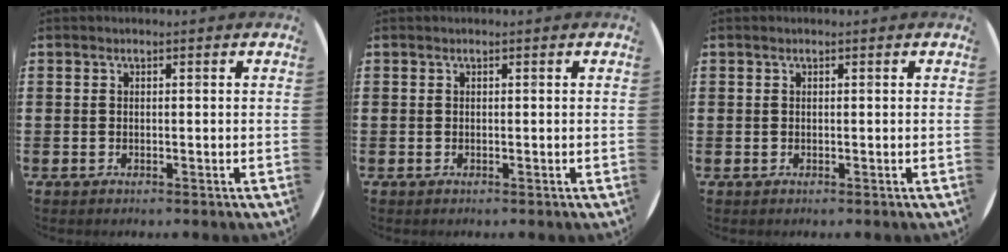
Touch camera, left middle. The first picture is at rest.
{"total": 0.0}
{"total": 0.0}